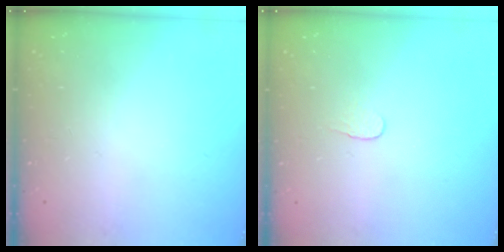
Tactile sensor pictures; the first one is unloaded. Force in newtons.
{"total": 3.8, "press": 3.8, "slide": 0.3}